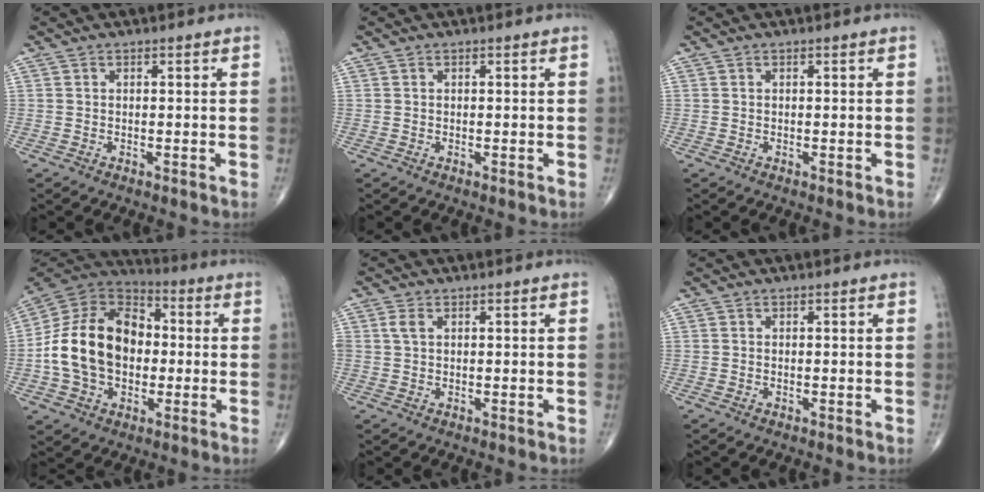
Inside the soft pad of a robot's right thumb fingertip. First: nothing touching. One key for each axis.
{"total": 0.0}
{"total": 0.0}
{"total": 19.5, "fx": -1.0, "fy": 13.9, "fz": 13.6, "tx": -0.219, "ty": 0.032, "tz": -0.020}
{"total": 1.9, "fx": 0.7, "fy": 1.0, "fz": 1.5, "tx": -0.035, "ty": 0.007, "tz": 0.017}
{"total": 0.0}